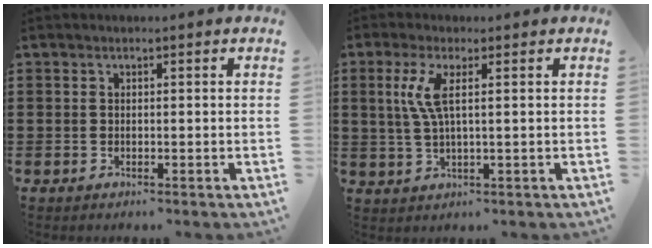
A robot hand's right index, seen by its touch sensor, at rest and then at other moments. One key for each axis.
{"total": 4.7, "fx": 1.0, "fy": 0.8, "fz": 4.5, "tx": -0.104, "ty": -0.008, "tz": 0.011}